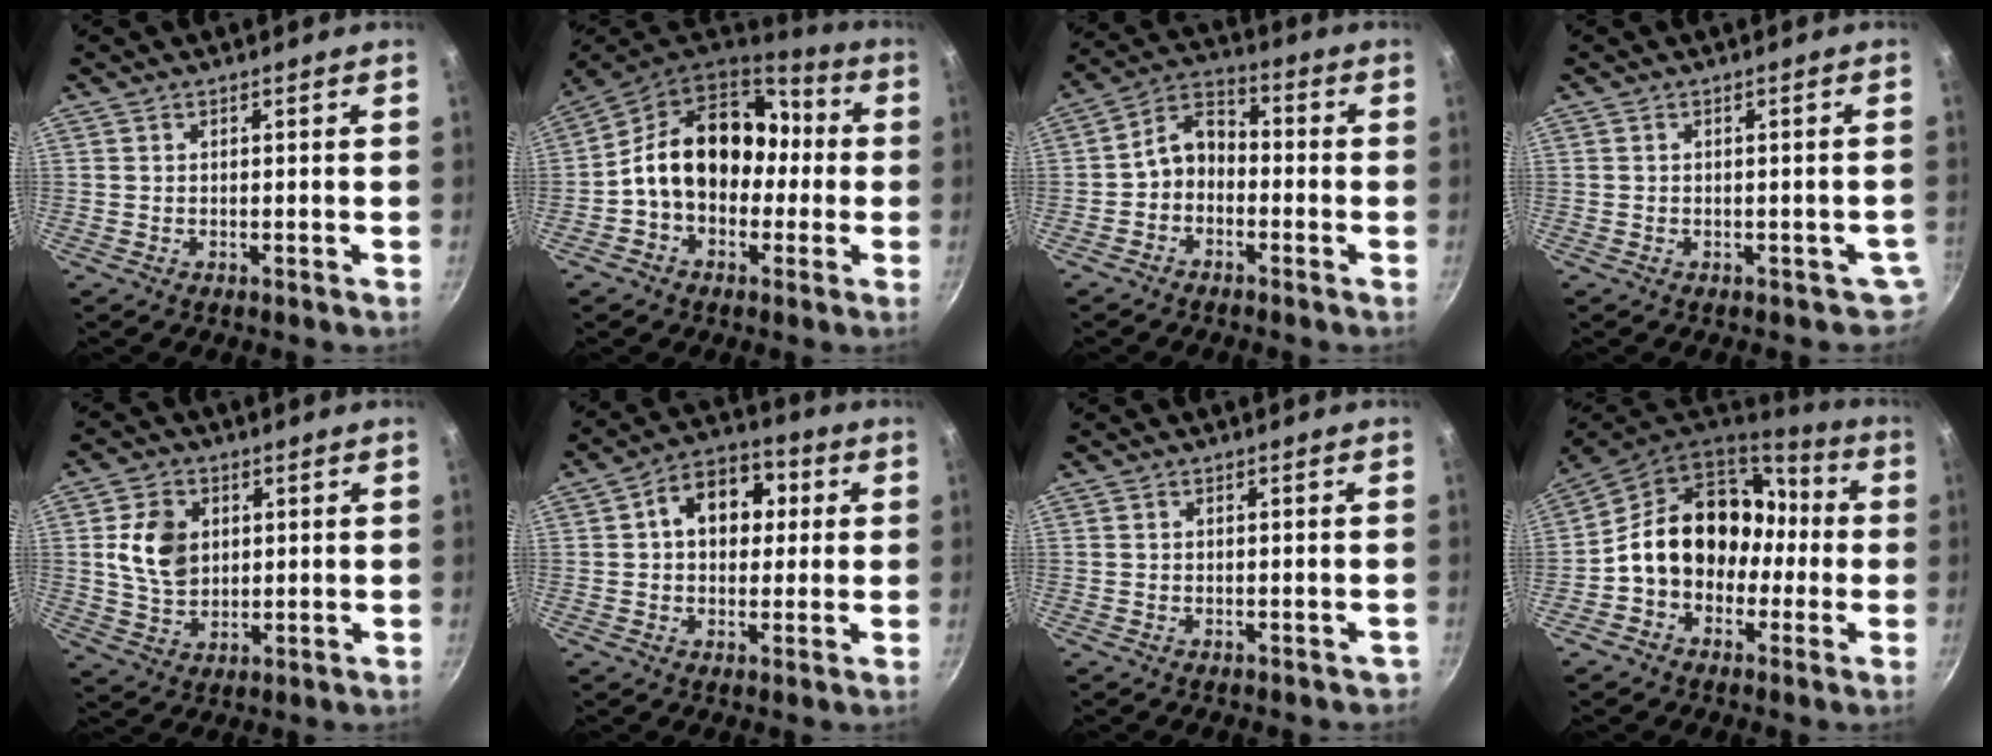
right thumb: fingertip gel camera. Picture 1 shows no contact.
{"total": 17.5, "force": [-0.2, 13.2, 11.4], "torque": [-0.139, 0.053, -0.019]}
{"total": 7.3, "force": [-2.0, 5.4, 4.5], "torque": [-0.060, 0.043, -0.053]}
{"total": 2.2, "force": [-0.8, 1.9, 0.8], "torque": [0.009, 0.019, 0.002]}
{"total": 9.4, "force": [1.9, 7.0, 5.9], "torque": [-0.088, -0.007, 0.037]}
{"total": 11.6, "force": [2.1, 8.4, 7.7], "torque": [-0.071, 0.020, 0.017]}
{"total": 1.3, "force": [-0.7, 1.0, 0.4], "torque": [0.011, 0.020, 0.003]}
{"total": 18.0, "force": [-1.3, 14.5, 10.6], "torque": [-0.122, 0.068, -0.027]}